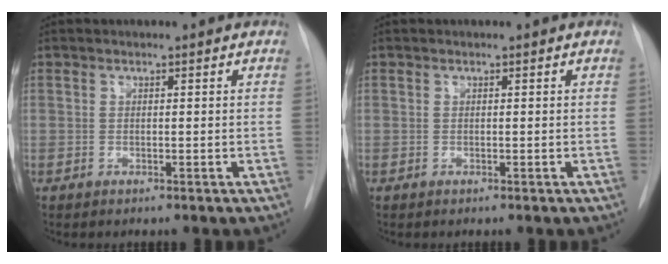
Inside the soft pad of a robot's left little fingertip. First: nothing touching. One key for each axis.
{"total": 0.0}